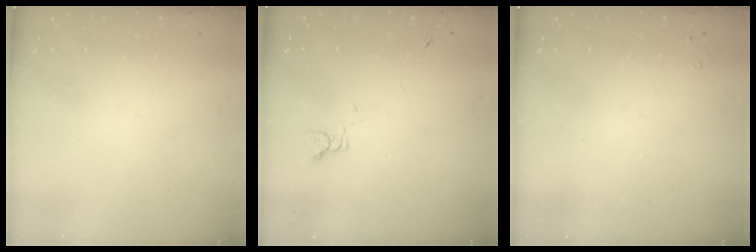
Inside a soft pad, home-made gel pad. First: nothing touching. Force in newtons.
{"total": 2.0, "press": 2.0, "slide": 0.3}
{"total": 1.9, "press": 1.8, "slide": 0.4}